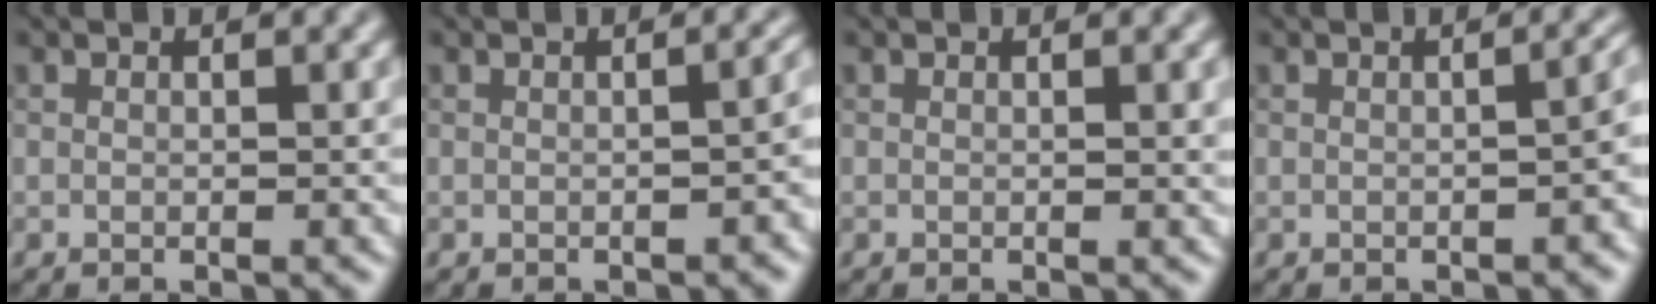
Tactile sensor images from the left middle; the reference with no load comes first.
{"total": 2.1, "force": [-0.7, 0.8, 1.8], "torque": [-0.021, 0.003, -0.008]}
{"total": 0.6, "force": [0.2, 0.1, 0.6], "torque": [-0.005, 0.000, 0.002]}
{"total": 3.1, "force": [-0.8, 1.3, 2.7], "torque": [-0.025, 0.006, -0.009]}